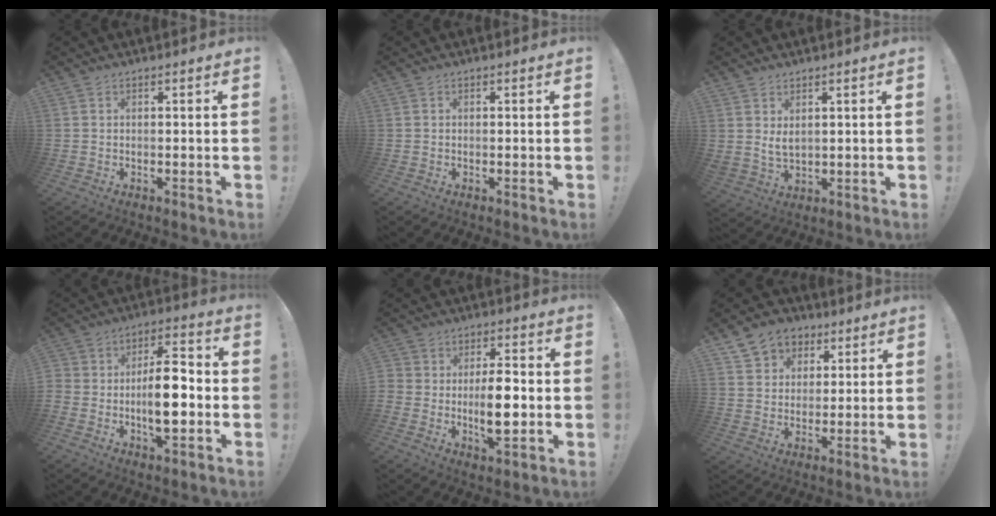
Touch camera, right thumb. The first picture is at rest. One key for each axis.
{"total": 0.0}
{"total": 5.1, "fx": 2.9, "fy": 3.0, "fz": 2.9, "tx": -0.044, "ty": -0.012, "tz": 0.054}
{"total": 13.7, "fx": -4.0, "fy": 8.1, "fz": 10.3, "tx": -0.162, "ty": 0.032, "tz": -0.074}
{"total": 11.5, "fx": -2.6, "fy": 7.0, "fz": 8.7, "tx": -0.145, "ty": 0.016, "tz": -0.050}
{"total": 9.2, "fx": 4.5, "fy": 7.6, "fz": 2.4, "tx": -0.033, "ty": -0.024, "tz": 0.091}